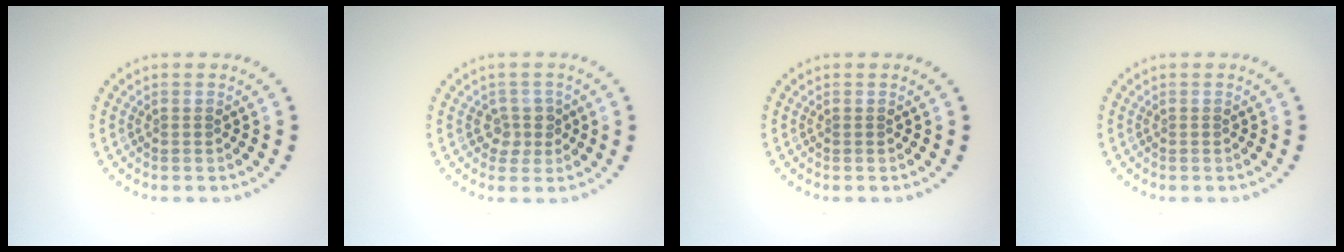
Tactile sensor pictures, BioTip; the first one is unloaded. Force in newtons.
{"total": 1.9, "press": 1.5, "slide": 1.2}
{"total": 0.0}
{"total": 0.0}